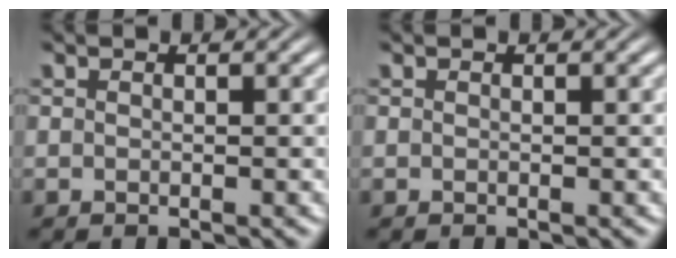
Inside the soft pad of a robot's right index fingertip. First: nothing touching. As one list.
[{"total": 0.0}]